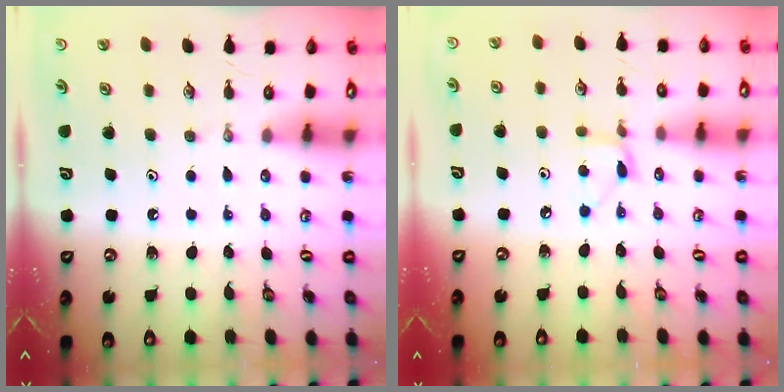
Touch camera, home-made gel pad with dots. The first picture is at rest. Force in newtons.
{"total": 5.2, "press": 5.2, "slide": 0.6}